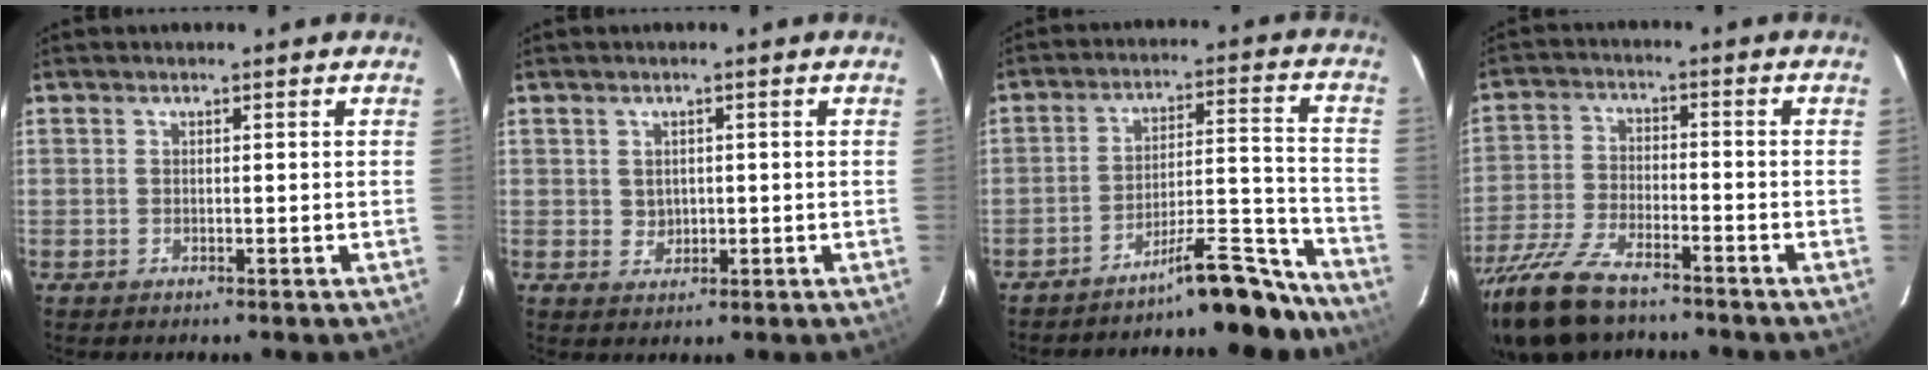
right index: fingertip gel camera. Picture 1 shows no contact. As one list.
[{"total": 2.2, "force": [0.4, 2.1, 0.8], "torque": [-0.010, 0.004, 0.012]}, {"total": 13.7, "force": [-12.7, 2.3, 4.6], "torque": [-0.060, 0.045, -0.180]}, {"total": 15.9, "force": [-12.6, 5.4, 8.1], "torque": [-0.187, -0.029, -0.236]}]